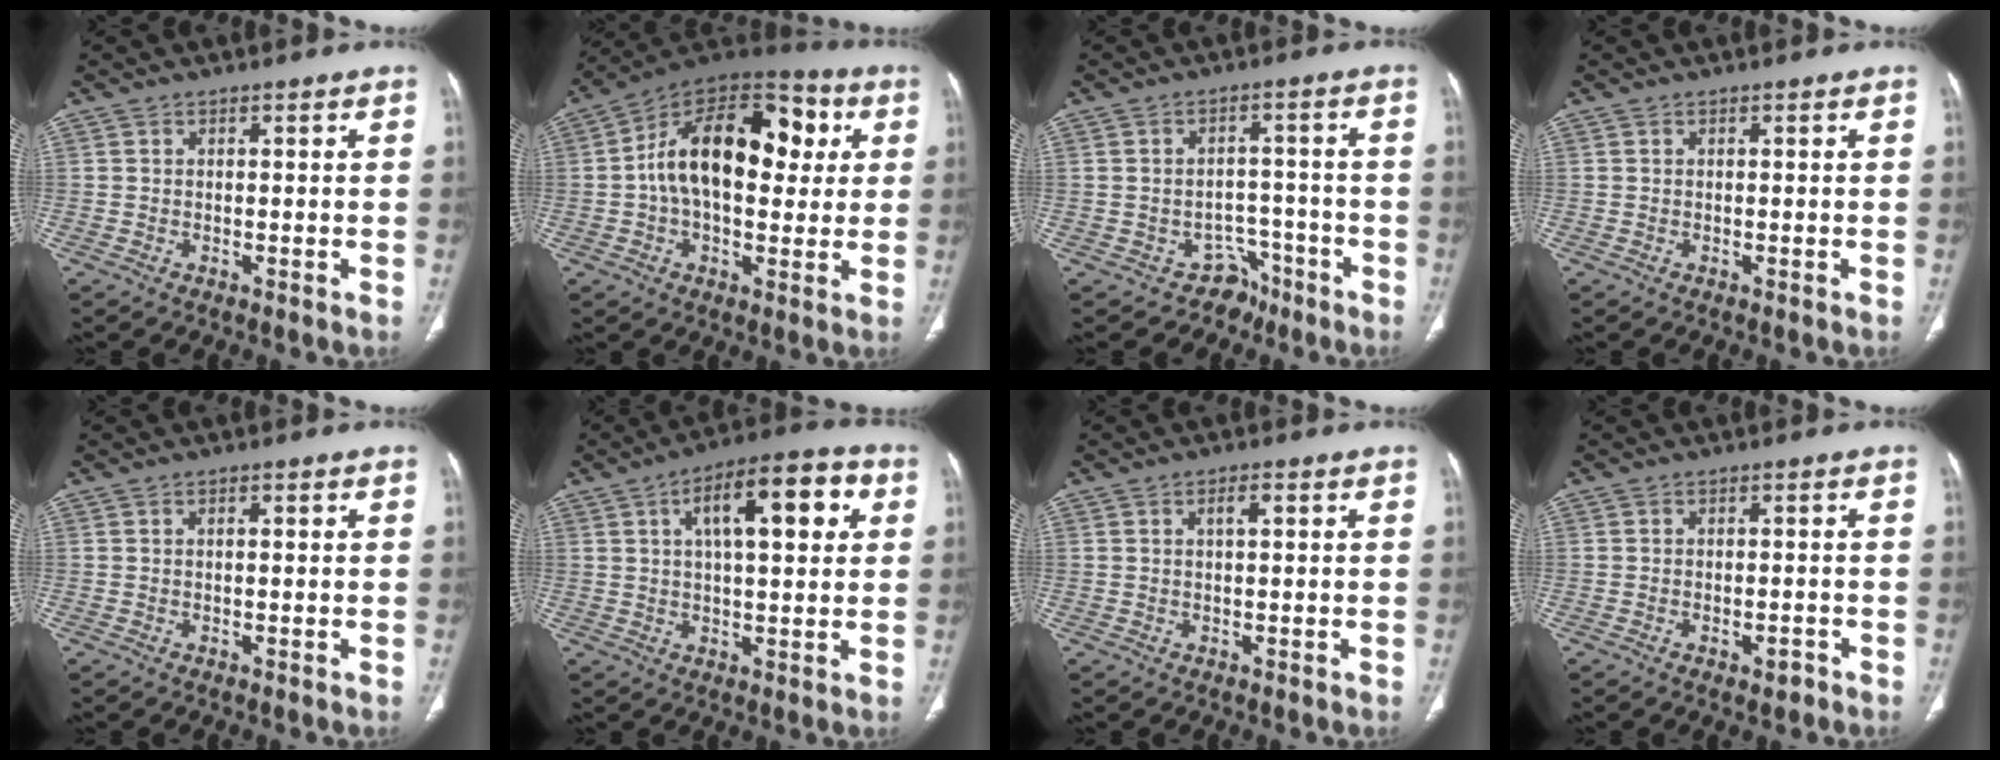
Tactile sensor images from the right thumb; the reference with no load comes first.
{"total": 22.1, "force": [3.2, 13.2, 17.5], "torque": [-0.252, 0.028, 0.037]}
{"total": 5.1, "force": [-3.4, 3.7, -0.1], "torque": [0.028, 0.047, -0.045]}
{"total": 0.0}
{"total": 1.1, "force": [0.2, 0.3, 1.0], "torque": [-0.019, 0.006, 0.002]}
{"total": 14.7, "force": [4.5, 5.8, 12.8], "torque": [-0.167, 0.015, 0.061]}
{"total": 2.0, "force": [0.6, 0.7, 1.8], "torque": [-0.033, 0.003, 0.010]}
{"total": 2.1, "force": [-1.2, 1.0, 1.3], "torque": [-0.020, 0.010, -0.013]}